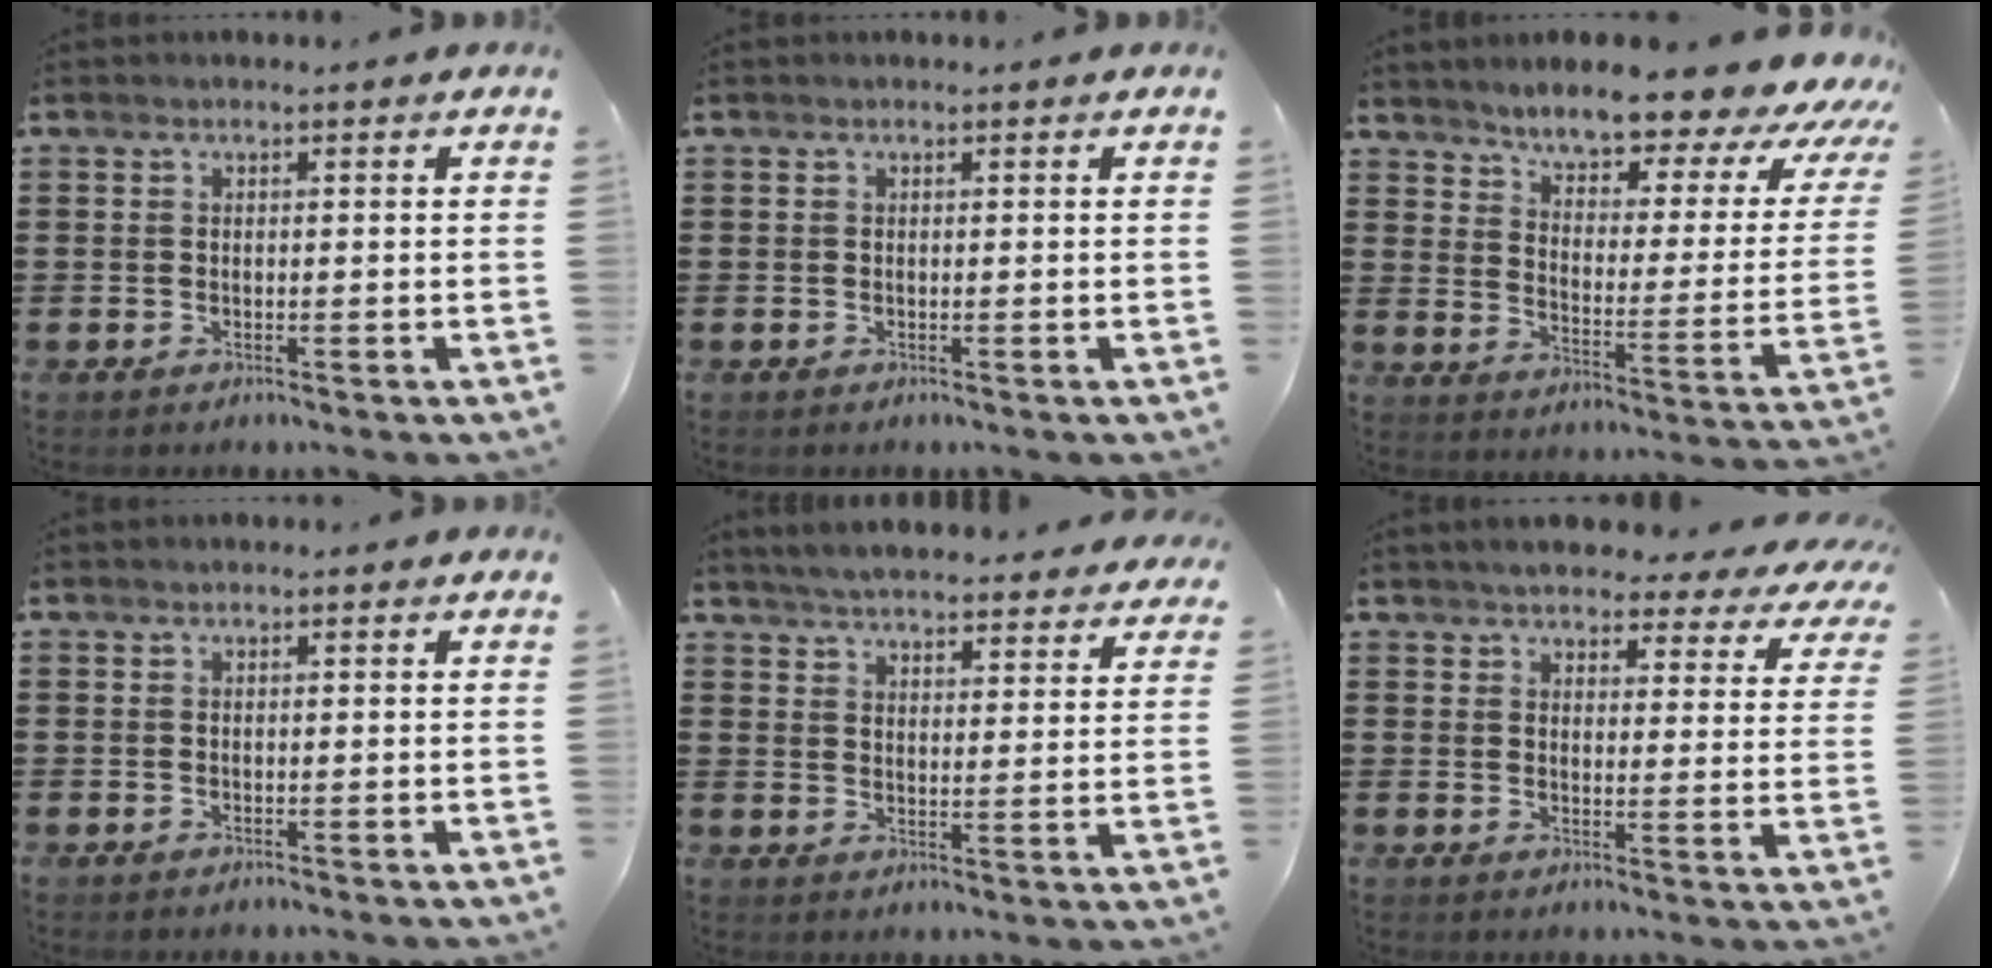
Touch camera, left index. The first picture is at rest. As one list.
[{"total": 0.0}, {"total": 6.7, "force": [5.9, 0.8, 3.0], "torque": [-0.072, -0.049, 0.089]}, {"total": 0.0}, {"total": 5.1, "force": [5.1, -0.1, 0.8], "torque": [-0.036, -0.025, 0.090]}, {"total": 4.4, "force": [4.2, 0.4, 1.0], "torque": [-0.031, -0.026, 0.072]}]